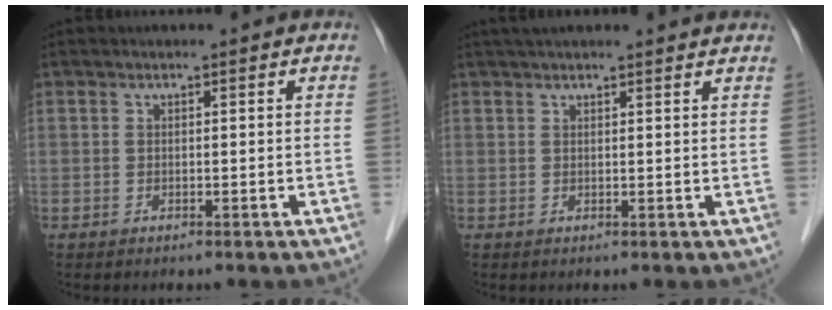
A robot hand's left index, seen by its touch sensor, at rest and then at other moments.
{"total": 9.5, "force": [8.6, 0.9, 3.9], "torque": [-0.053, 0.032, 0.103]}